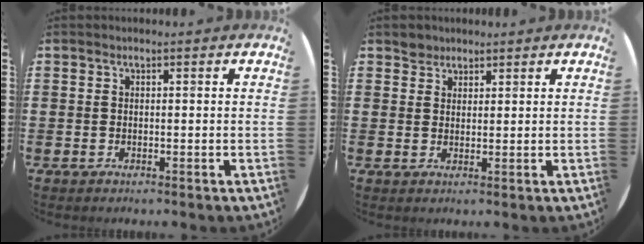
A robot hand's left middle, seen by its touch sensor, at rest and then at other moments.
{"total": 1.9, "force": [1.7, 0.9, -0.2], "torque": [0.009, -0.001, 0.032]}